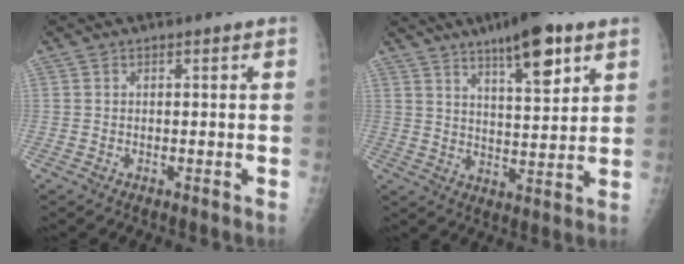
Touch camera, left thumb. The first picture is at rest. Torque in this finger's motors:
{"motor_torque": [0.24, 0.35, 0.03, -0.19, 0.07]}